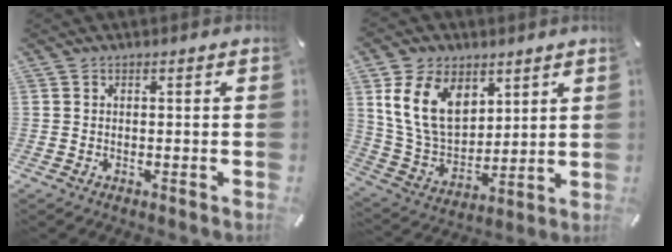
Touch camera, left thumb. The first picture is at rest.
{"total": 15.3, "force": [6.4, 11.1, 8.4], "torque": [-0.182, -0.018, 0.120]}